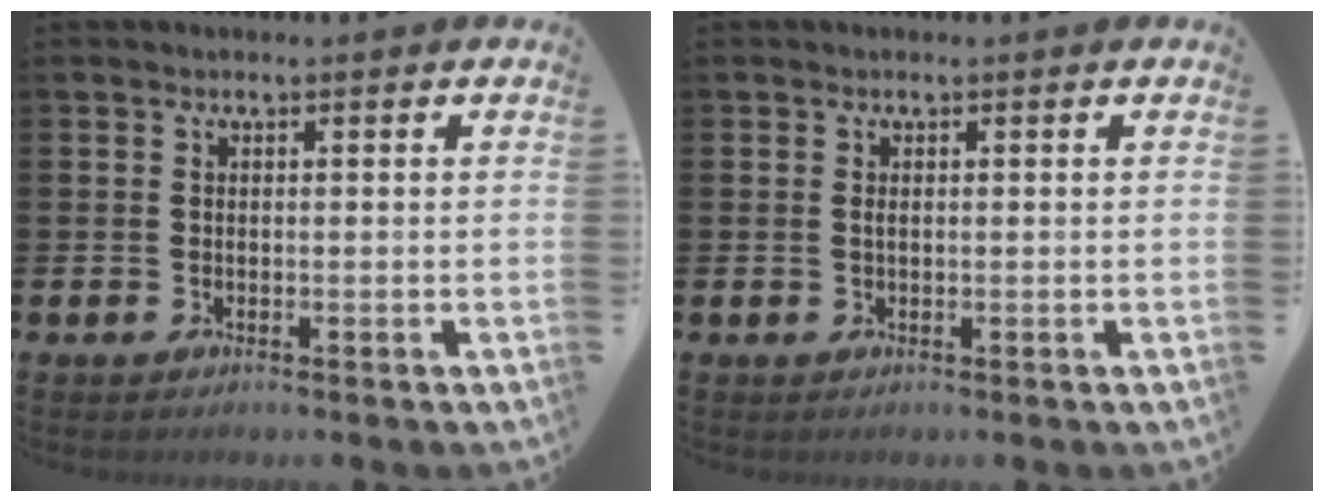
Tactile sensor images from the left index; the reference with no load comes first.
{"total": 0.5, "force": [0.2, 0.2, 0.5], "torque": [-0.007, 0.001, 0.002]}